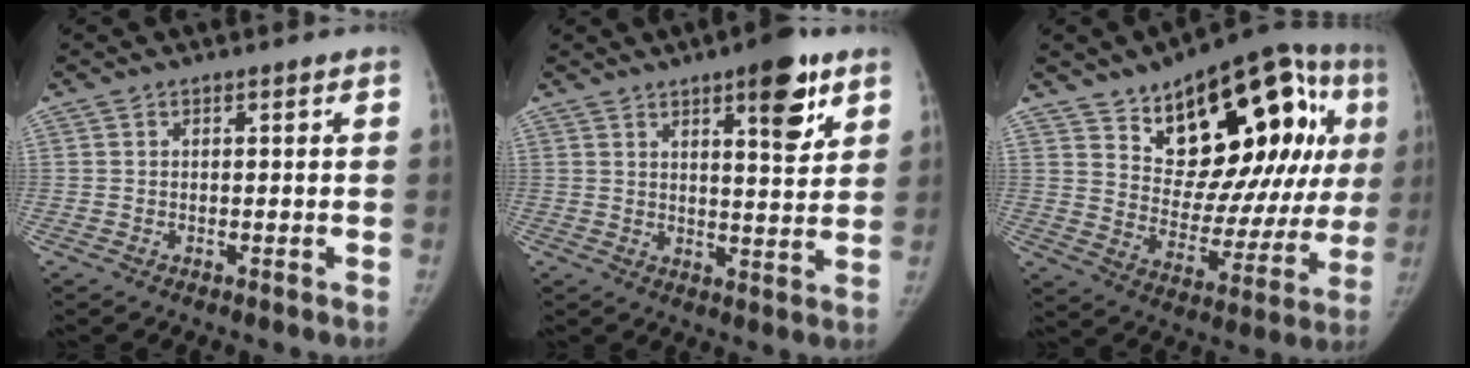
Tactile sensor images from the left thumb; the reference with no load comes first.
{"total": 10.0, "force": [5.6, 3.0, 7.8], "torque": [-0.088, -0.029, 0.075]}
{"total": 27.7, "force": [10.8, 13.4, 21.7], "torque": [-0.257, -0.004, 0.166]}